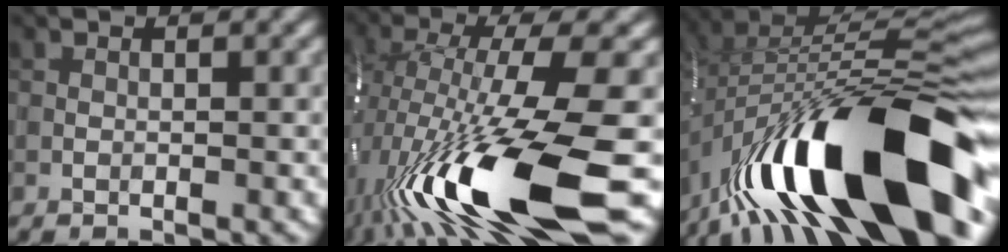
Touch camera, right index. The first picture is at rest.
{"total": 15.8, "force": [-5.4, 3.3, 14.5], "torque": [-0.276, -0.014, -0.084]}
{"total": 17.3, "force": [-8.8, 6.9, 13.2], "torque": [-0.208, 0.010, -0.151]}